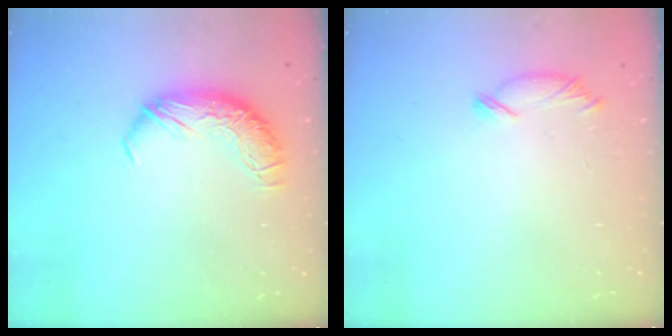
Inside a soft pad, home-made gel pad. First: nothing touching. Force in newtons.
{"total": 5.7, "press": 5.6, "slide": 0.8}